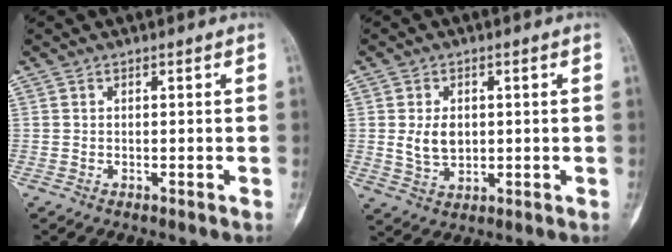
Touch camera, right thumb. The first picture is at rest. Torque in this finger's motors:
{"motor_torque": [0.35, 0.32, 0.23, -0.20, 0.01]}